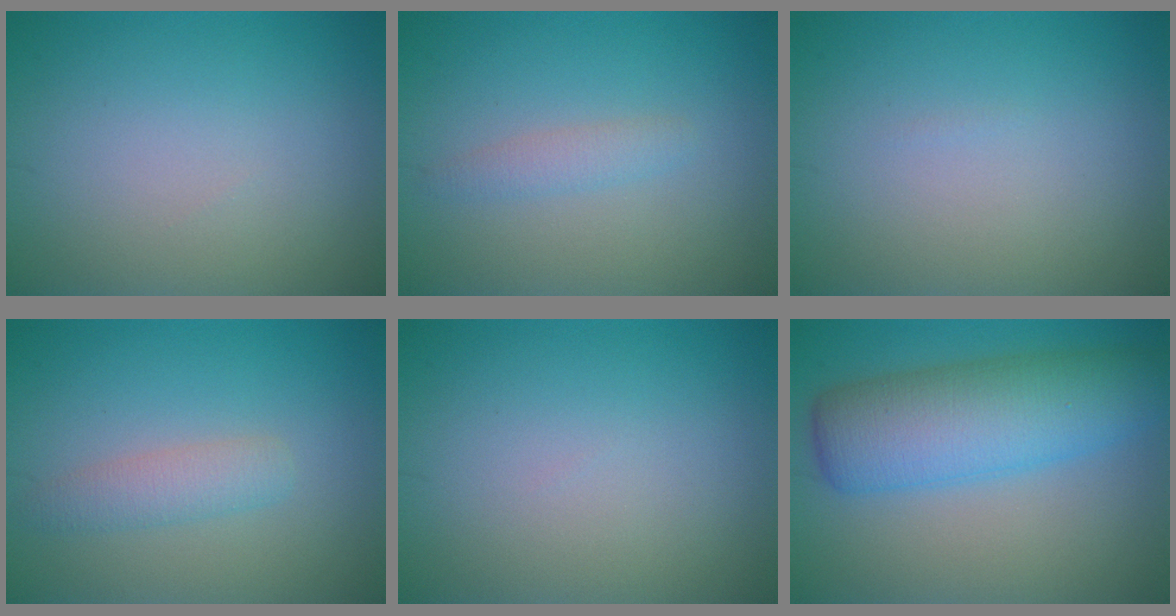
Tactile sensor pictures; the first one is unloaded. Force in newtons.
{"total": 1.4, "press": 1.4, "slide": 0.1}
{"total": 0.0}
{"total": 2.2, "press": 2.2, "slide": 0.1}
{"total": 0.0}
{"total": 8.2, "press": 8.2, "slide": 0.1}